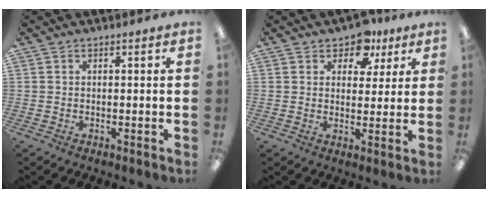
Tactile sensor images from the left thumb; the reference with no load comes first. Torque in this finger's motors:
{"motor_torque": [-0.17, -0.03, -0.27, -0.27, -0.01]}